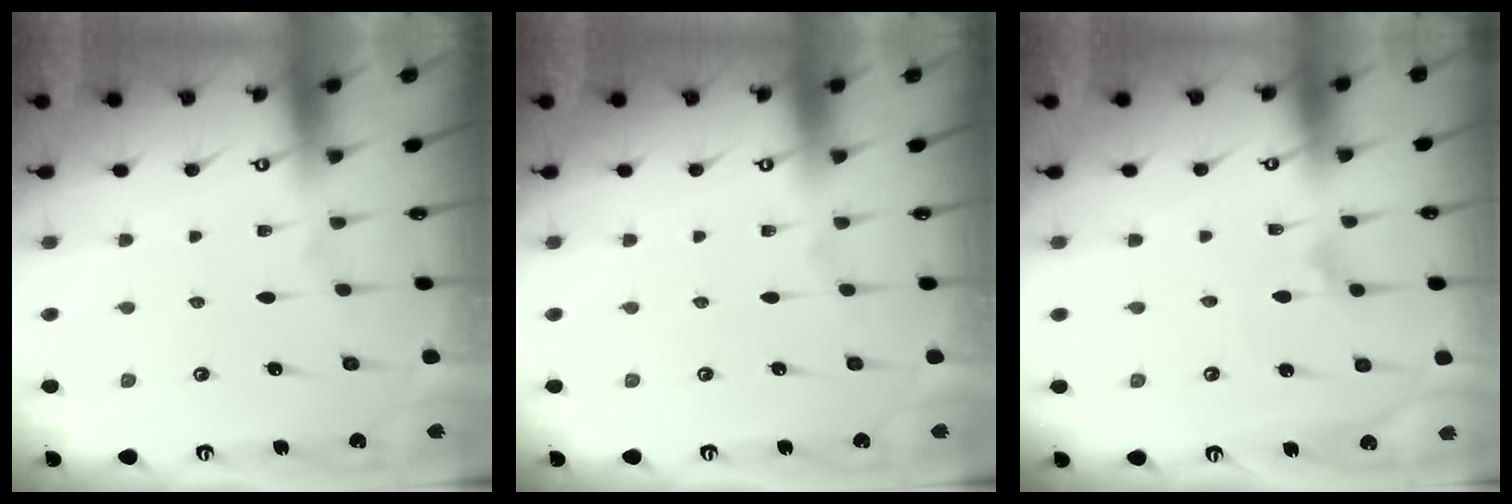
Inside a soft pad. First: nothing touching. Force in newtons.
{"total": 0.0}
{"total": 1.3, "press": 1.3, "slide": 0.2}